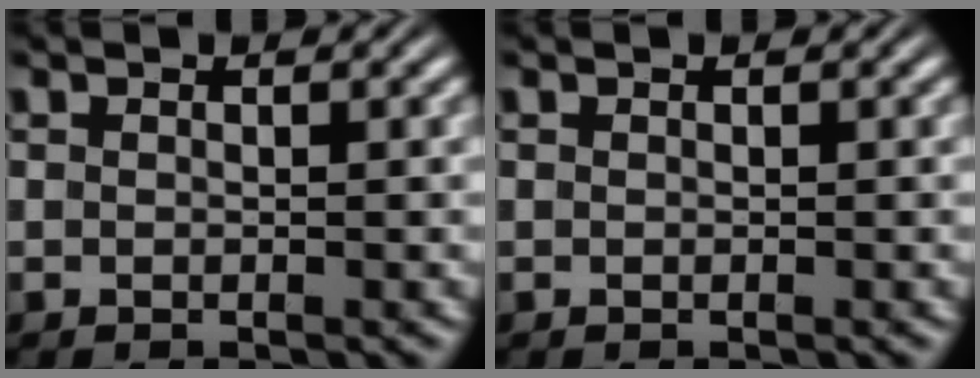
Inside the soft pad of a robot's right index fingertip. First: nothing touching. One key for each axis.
{"total": 0.0}